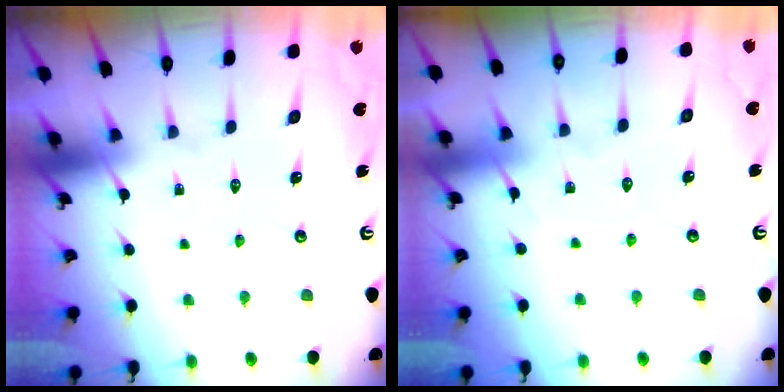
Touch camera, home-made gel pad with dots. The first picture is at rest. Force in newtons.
{"total": 2.9, "press": 2.9, "slide": 0.4}